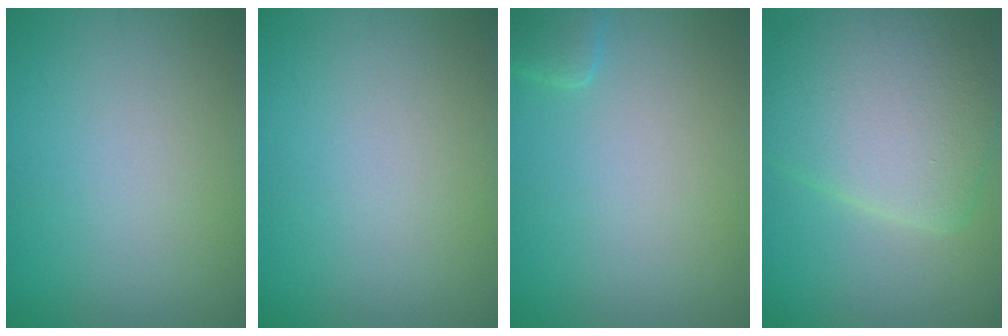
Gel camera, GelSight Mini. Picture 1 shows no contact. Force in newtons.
{"total": 0.0}
{"total": 1.6, "press": 1.6, "slide": 0.1}
{"total": 7.7, "press": 7.7, "slide": 0.8}